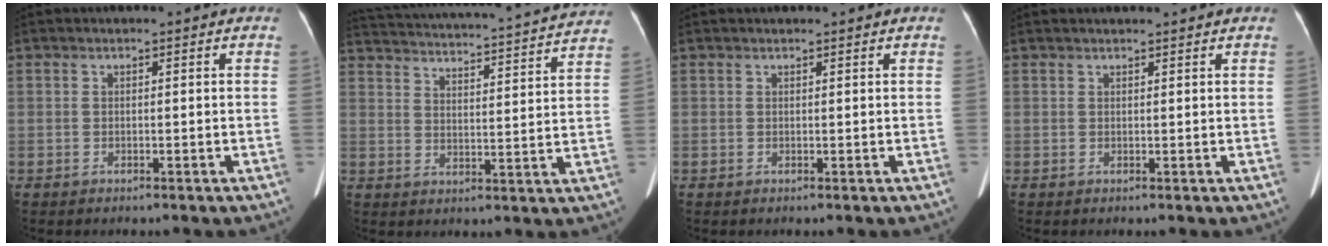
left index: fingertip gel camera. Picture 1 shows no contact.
{"total": 25.2, "force": [23.3, 2.4, 9.3], "torque": [-0.168, -0.017, 0.298]}
{"total": 1.3, "force": [1.2, 0.2, 0.4], "torque": [-0.010, 0.014, 0.016]}
{"total": 3.0, "force": [2.8, 0.3, 1.1], "torque": [-0.015, 0.021, 0.035]}